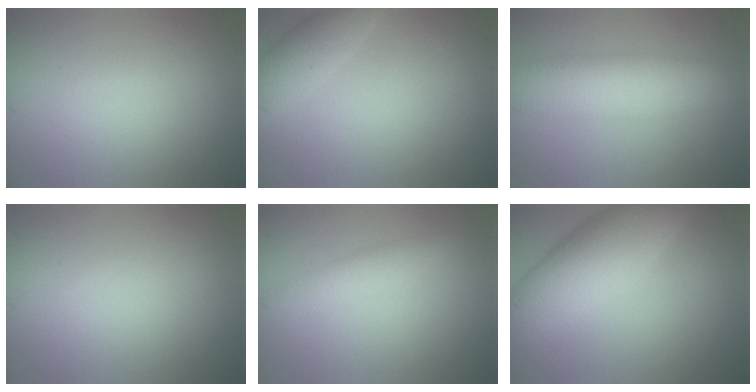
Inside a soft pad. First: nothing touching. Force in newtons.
{"total": 3.0, "press": 3.0, "slide": 0.2}
{"total": 6.5, "press": 6.5, "slide": 0.1}
{"total": 0.0}
{"total": 2.1, "press": 2.1, "slide": 0.0}
{"total": 9.6, "press": 9.6, "slide": 0.3}